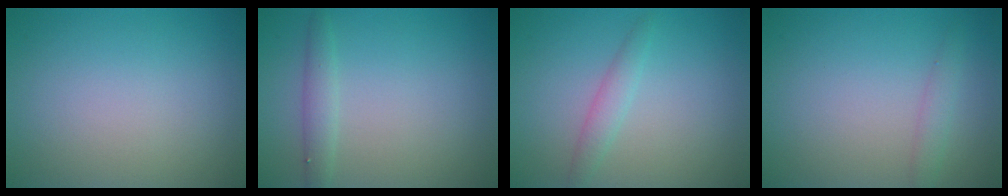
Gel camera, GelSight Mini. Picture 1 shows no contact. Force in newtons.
{"total": 1.6, "press": 1.6, "slide": 0.0}
{"total": 1.6, "press": 1.6, "slide": 0.1}
{"total": 1.4, "press": 1.4, "slide": 0.1}